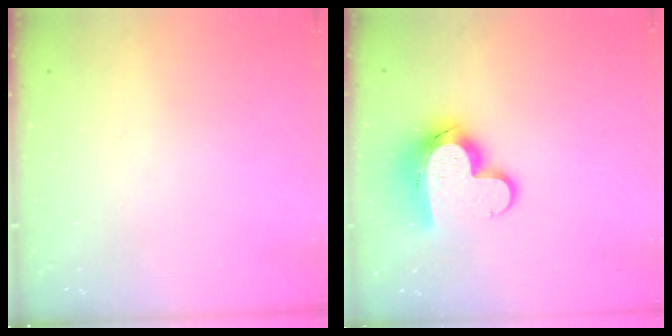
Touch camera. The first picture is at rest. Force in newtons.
{"total": 13.6, "press": 13.5, "slide": 1.3}